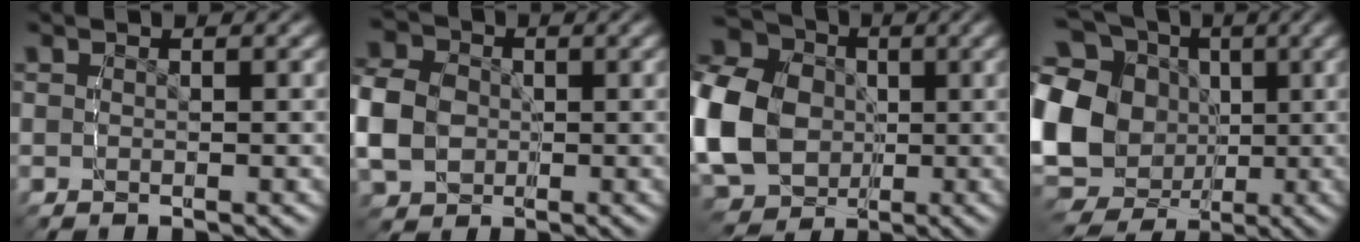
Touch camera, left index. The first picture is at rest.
{"total": 6.6, "force": [-0.1, 5.7, 3.3], "torque": [-0.082, -0.018, 0.004]}
{"total": 14.4, "force": [0.5, 12.3, 7.6], "torque": [-0.179, -0.023, 0.004]}
{"total": 17.6, "force": [0.3, 15.1, 8.9], "torque": [-0.192, -0.033, -0.001]}